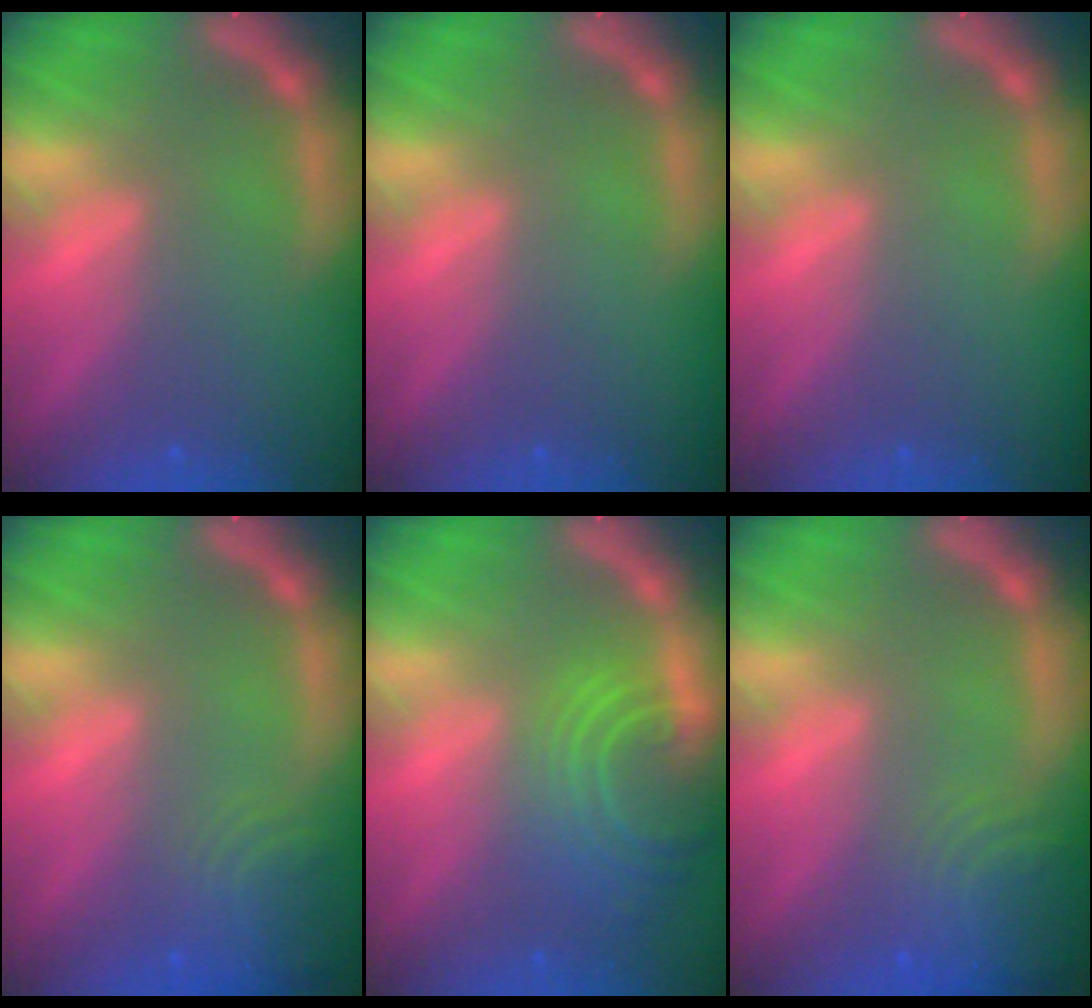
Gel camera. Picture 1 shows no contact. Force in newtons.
{"total": 0.0}
{"total": 0.0}
{"total": 4.5}
{"total": 7.6}
{"total": 6.1}